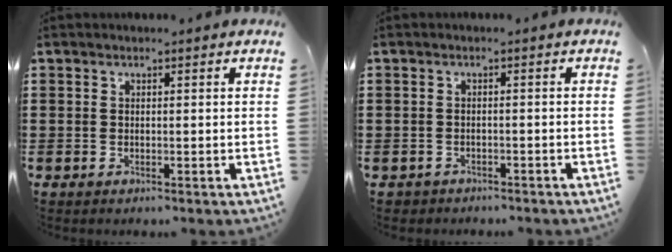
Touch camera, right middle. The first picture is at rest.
{"total": 1.2, "force": [-1.1, 0.3, -0.2], "torque": [-0.001, 0.001, -0.025]}